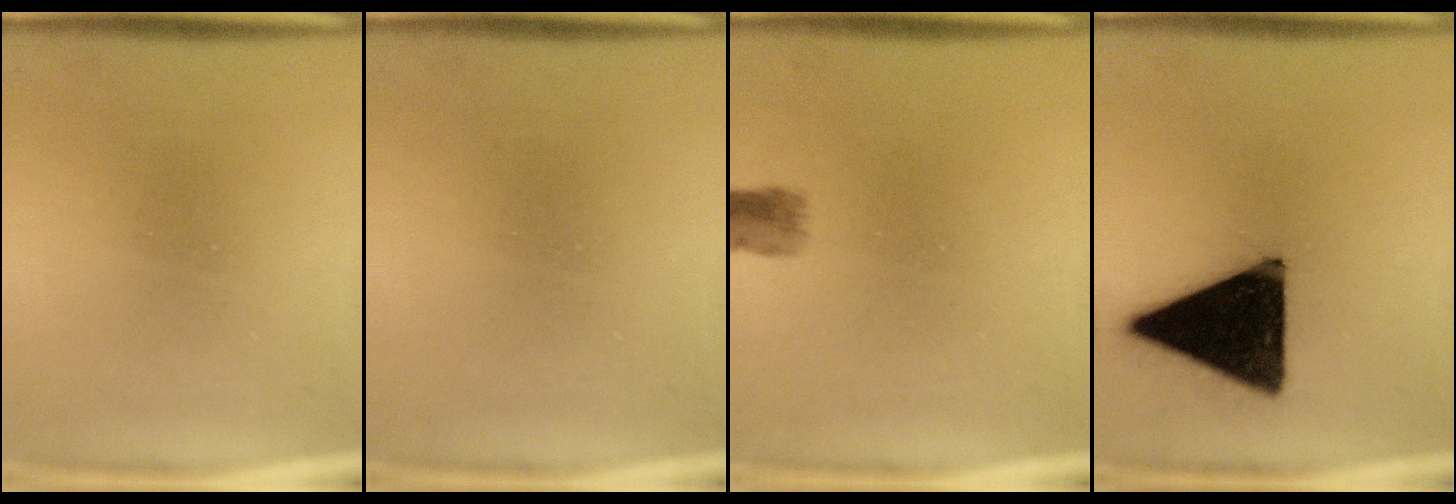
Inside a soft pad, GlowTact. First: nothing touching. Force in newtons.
{"total": 0.0}
{"total": 1.3}
{"total": 19.2}